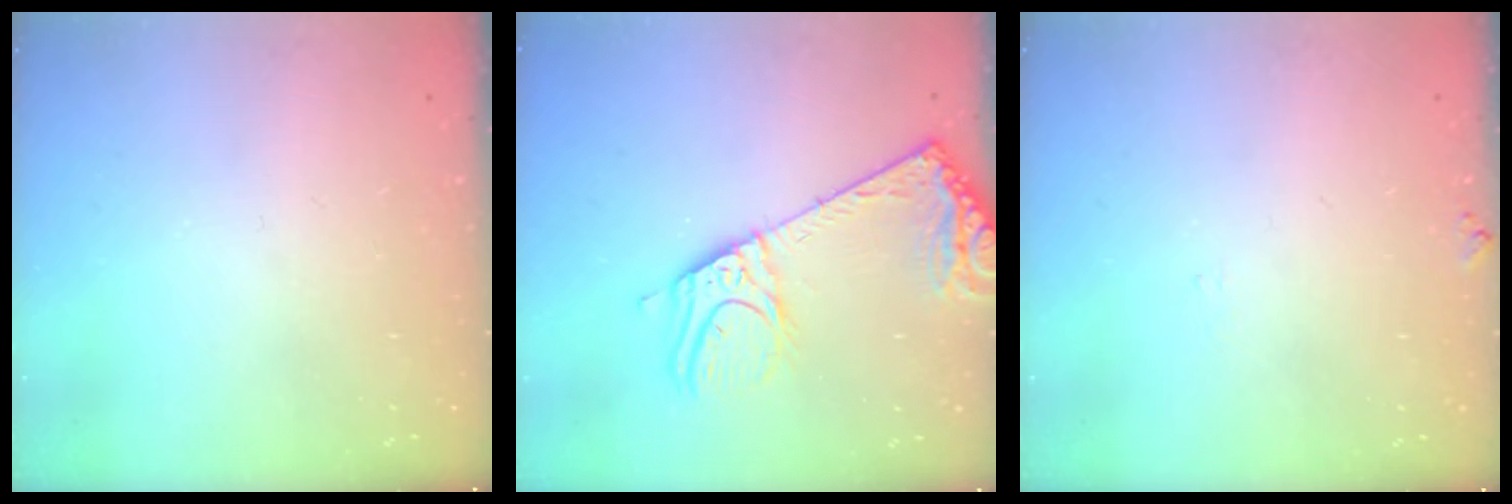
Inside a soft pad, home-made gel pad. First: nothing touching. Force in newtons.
{"total": 12.9, "press": 12.6, "slide": 2.8}
{"total": 3.9, "press": 3.9, "slide": 0.4}